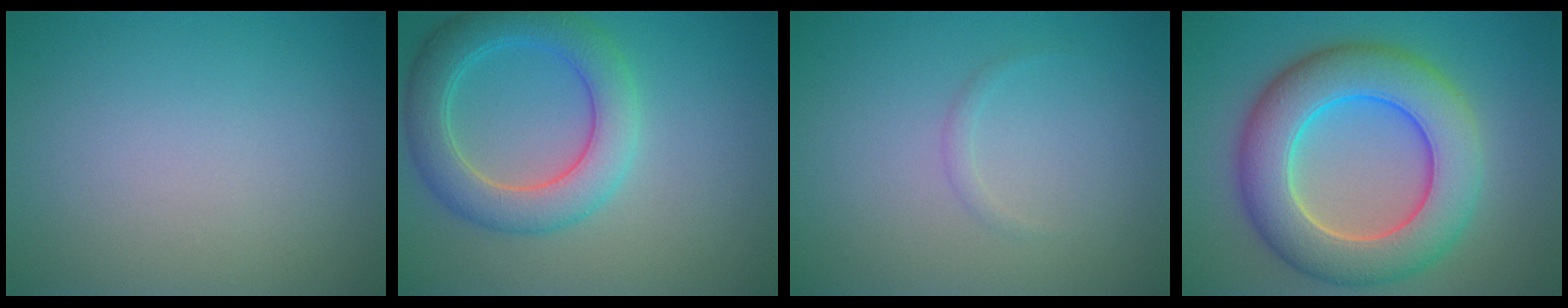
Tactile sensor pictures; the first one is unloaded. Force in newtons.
{"total": 5.8, "press": 5.8, "slide": 0.2}
{"total": 0.6, "press": 0.6, "slide": 0.1}
{"total": 10.0, "press": 10.0, "slide": 0.4}